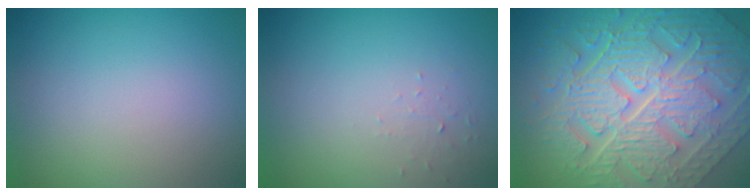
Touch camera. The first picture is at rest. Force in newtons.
{"total": 0.6, "press": 0.3, "slide": 0.6}
{"total": 11.6, "press": 7.9, "slide": 8.4}